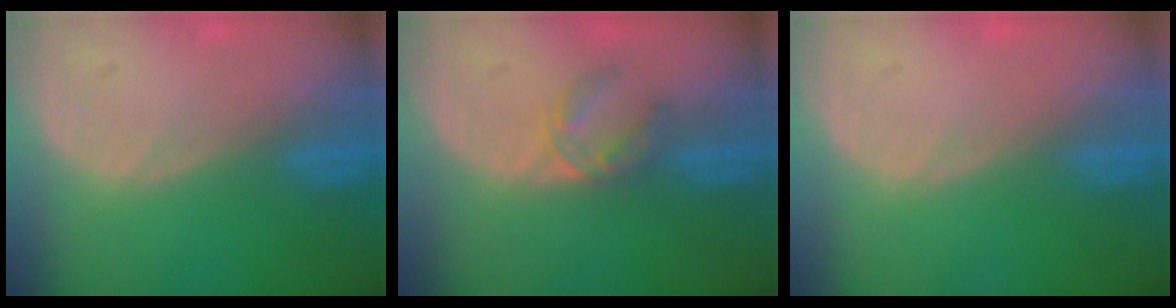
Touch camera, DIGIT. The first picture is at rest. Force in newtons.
{"total": 3.8, "press": 3.6, "slide": 1.0}
{"total": 0.0}